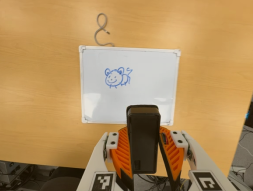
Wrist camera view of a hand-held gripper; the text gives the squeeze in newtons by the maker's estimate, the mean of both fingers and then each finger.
{"total": 9.0, "left": 7.2, "right": 10.8}